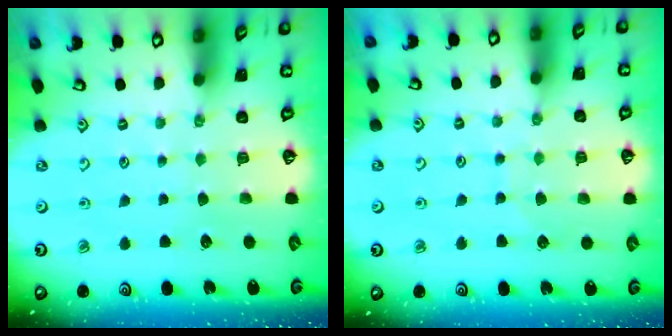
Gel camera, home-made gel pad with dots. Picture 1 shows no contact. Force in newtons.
{"total": 6.2, "press": 6.2, "slide": 0.5}